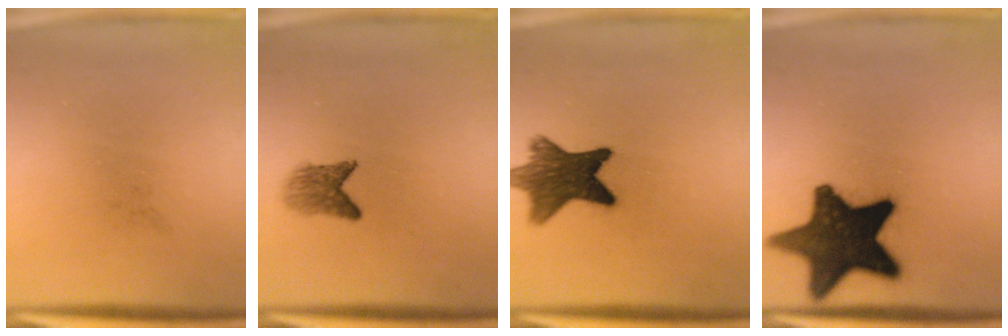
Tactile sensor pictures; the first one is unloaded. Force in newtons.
{"total": 2.8}
{"total": 10.5}
{"total": 16.7}